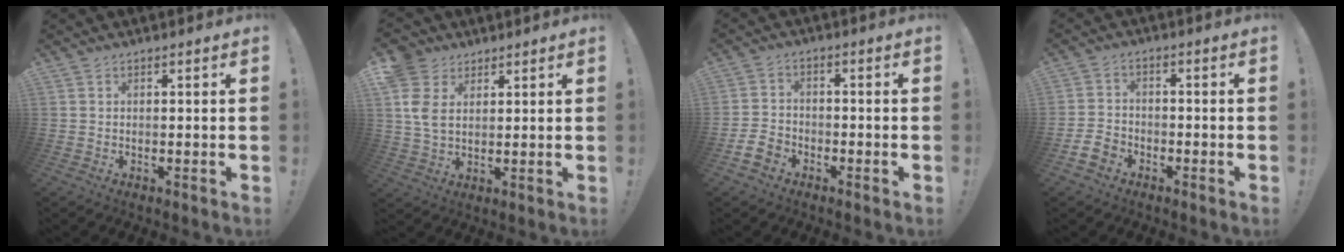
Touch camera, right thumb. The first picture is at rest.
{"total": 9.5, "force": [3.5, 7.0, 5.3], "torque": [-0.115, -0.012, 0.068]}
{"total": 6.5, "force": [-4.1, 4.2, 2.7], "torque": [-0.064, 0.019, -0.075]}
{"total": 6.1, "force": [-3.9, 3.9, 2.5], "torque": [-0.062, 0.017, -0.073]}